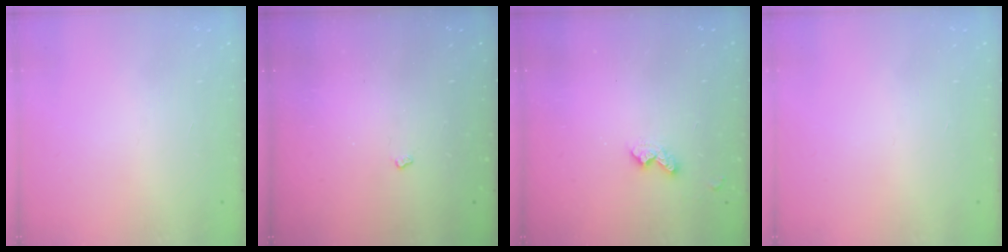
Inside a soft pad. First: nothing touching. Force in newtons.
{"total": 2.6, "press": 2.6, "slide": 0.4}
{"total": 4.8, "press": 4.8, "slide": 0.7}
{"total": 0.0}